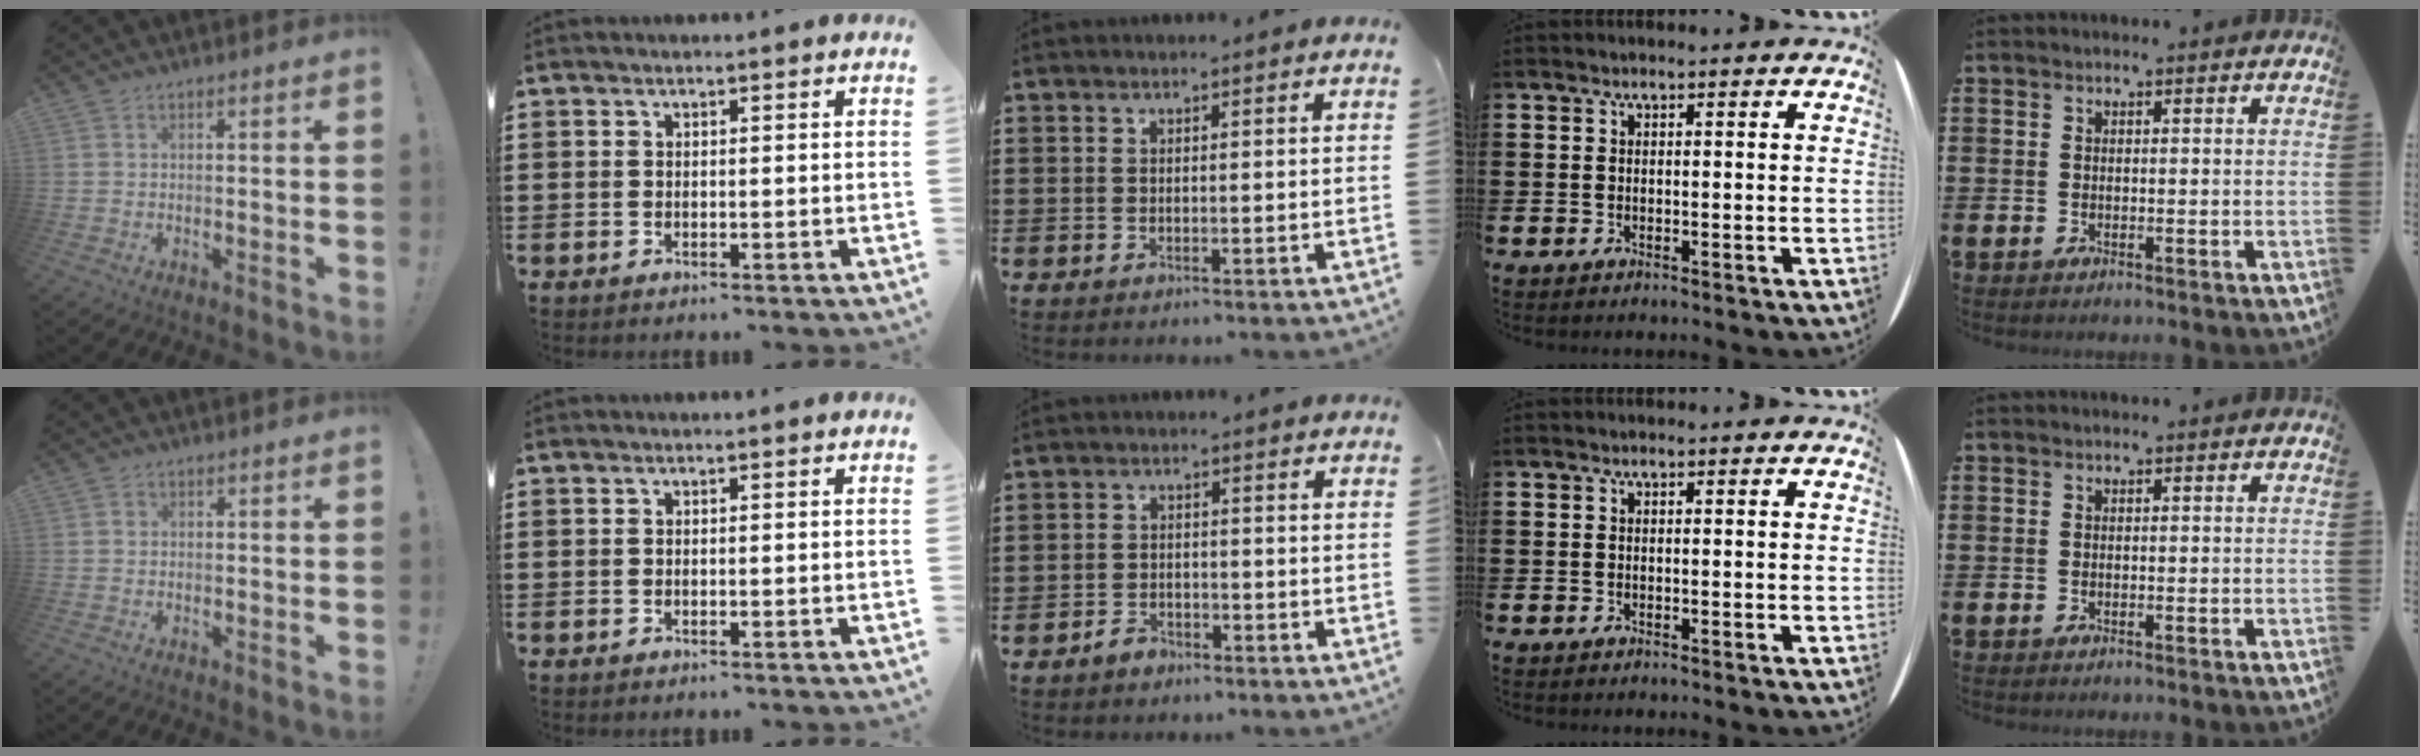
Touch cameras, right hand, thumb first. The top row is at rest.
{"thumb": {"total": 0.9, "force": [-0.1, 0.8, 0.2], "torque": [0.004, 0.001, -0.004]}, "middle": {"total": 2.2, "force": [-1.9, 0.9, 0.5], "torque": [-0.016, 0.001, -0.039]}}